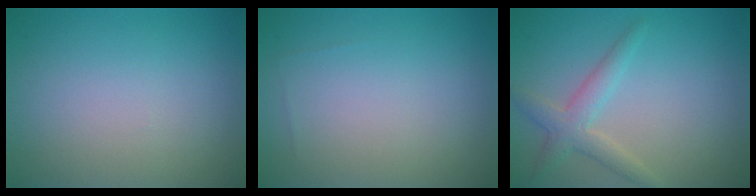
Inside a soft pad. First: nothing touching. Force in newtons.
{"total": 0.0}
{"total": 2.8, "press": 2.8, "slide": 0.1}